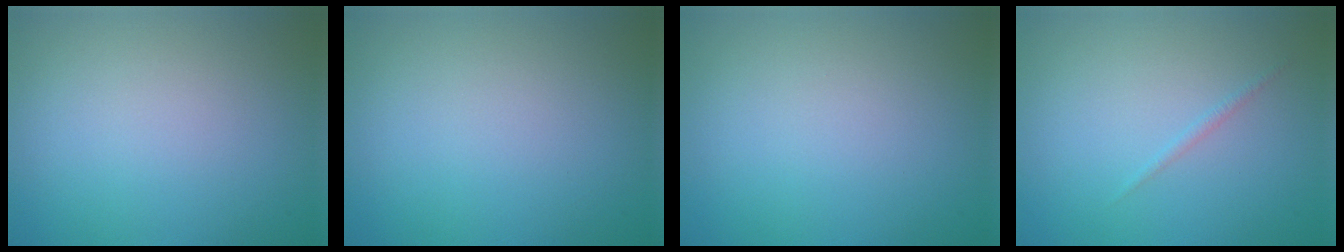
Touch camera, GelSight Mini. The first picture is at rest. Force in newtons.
{"total": 0.0}
{"total": 0.0}
{"total": 0.5, "press": 0.5, "slide": 0.1}